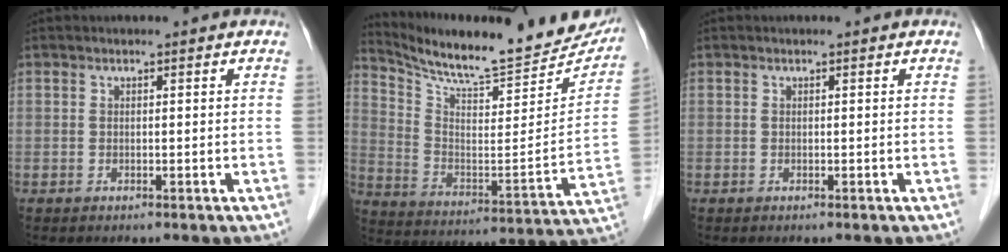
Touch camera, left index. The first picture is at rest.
{"total": 23.9, "force": [21.8, 4.0, 8.8], "torque": [-0.143, -0.060, 0.310]}
{"total": 0.0}